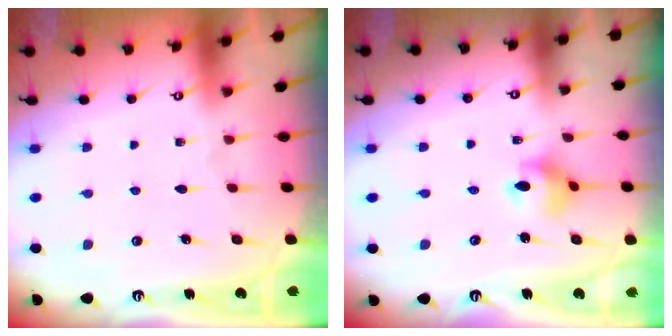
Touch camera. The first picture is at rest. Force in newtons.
{"total": 5.7, "press": 5.7, "slide": 0.1}